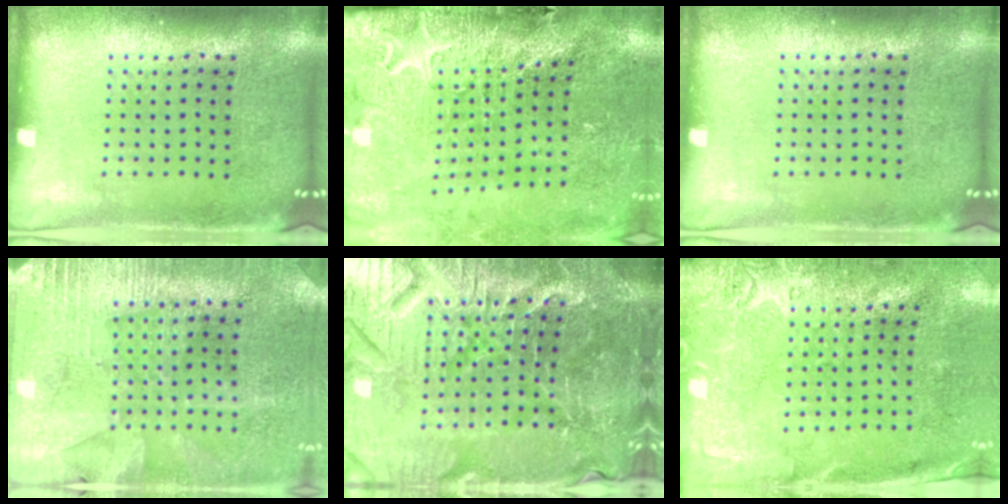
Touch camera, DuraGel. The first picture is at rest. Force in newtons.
{"total": 3.4, "press": 3.3, "slide": 0.6}
{"total": 0.0}
{"total": 2.8, "press": 2.7, "slide": 0.7}
{"total": 5.5, "press": 5.2, "slide": 1.6}
{"total": 2.8, "press": 2.2, "slide": 1.7}